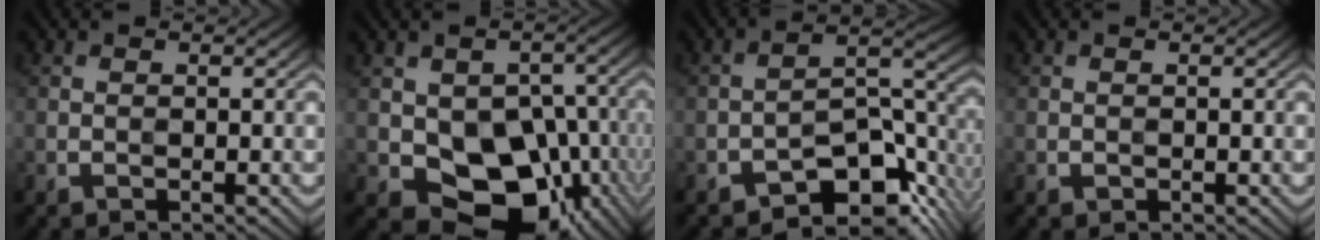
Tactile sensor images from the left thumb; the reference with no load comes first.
{"total": 13.3, "force": [-3.1, 9.3, 9.0], "torque": [-0.145, -0.022, -0.043]}
{"total": 9.4, "force": [-5.9, 3.9, 6.1], "torque": [-0.079, -0.006, -0.112]}
{"total": 0.5, "force": [-0.2, 0.4, 0.3], "torque": [-0.003, -0.004, -0.004]}